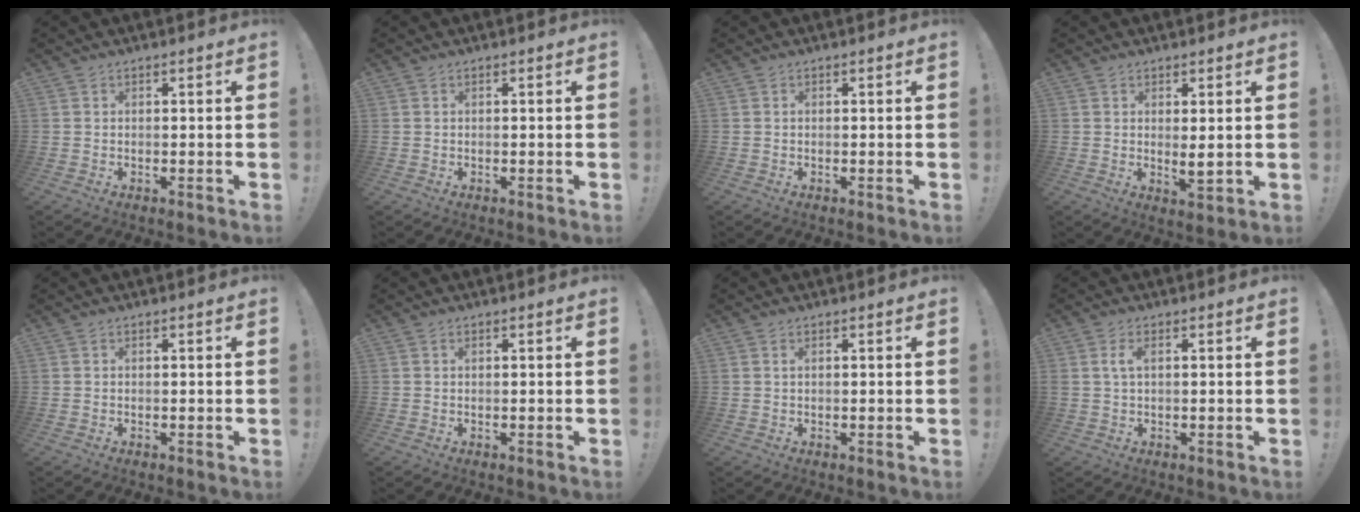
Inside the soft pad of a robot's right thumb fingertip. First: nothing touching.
{"total": 0.0}
{"total": 0.0}
{"total": 3.9, "force": [1.2, 0.7, 3.6], "torque": [-0.035, -0.026, 0.018]}
{"total": 0.0}
{"total": 0.0}
{"total": 0.6, "force": [0.2, 0.1, 0.6], "torque": [-0.004, -0.001, 0.001]}
{"total": 2.8, "force": [0.6, 1.1, 2.5], "torque": [-0.056, 0.006, 0.012]}